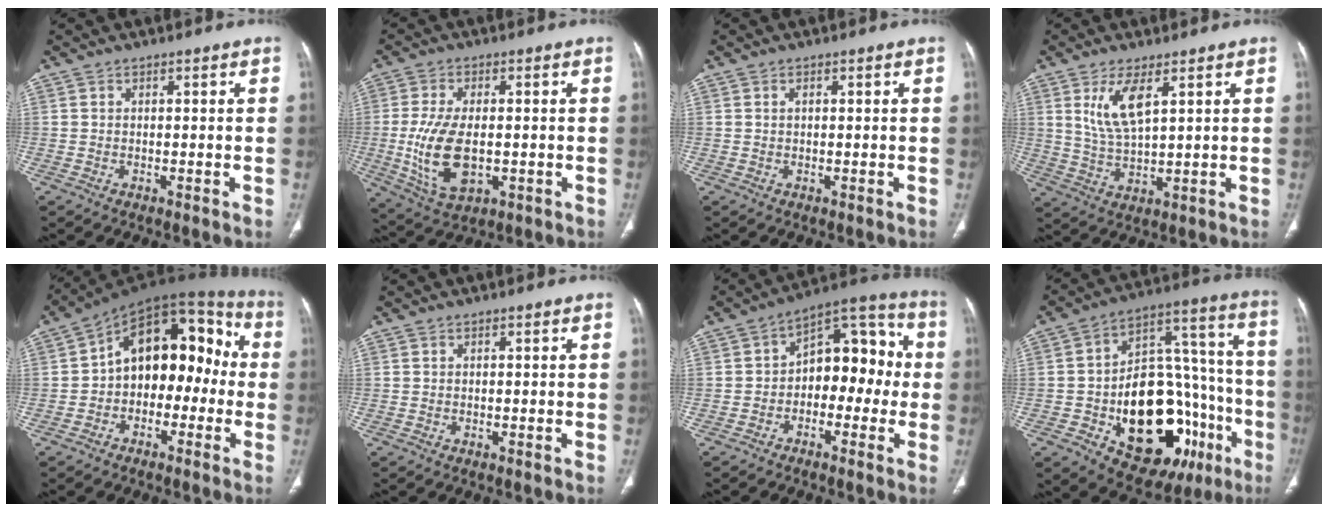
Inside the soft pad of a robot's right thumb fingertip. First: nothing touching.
{"total": 12.2, "force": [-1.5, 6.4, 10.3], "torque": [-0.208, -0.010, -0.015]}
{"total": 0.6, "force": [0.2, 0.3, 0.4], "torque": [-0.010, 0.003, 0.004]}
{"total": 7.6, "force": [3.3, 2.5, 6.4], "torque": [-0.128, -0.022, 0.077]}
{"total": 16.8, "force": [-0.9, 11.0, 12.7], "torque": [-0.134, 0.060, -0.029]}
{"total": 0.0}
{"total": 13.4, "force": [-0.8, 8.5, 10.4], "torque": [-0.098, 0.052, -0.028]}
{"total": 30.2, "force": [-10.3, 17.0, 22.8], "torque": [-0.279, 0.064, -0.129]}